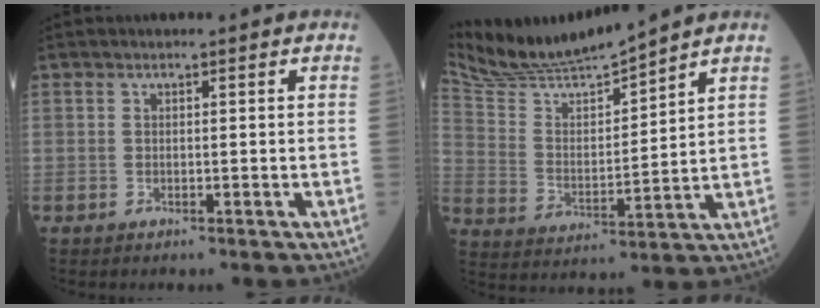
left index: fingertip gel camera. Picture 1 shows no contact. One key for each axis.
{"total": 10.6, "fx": 10.2, "fy": -1.0, "fz": 2.4, "tx": -0.061, "ty": 0.000, "tz": 0.210}